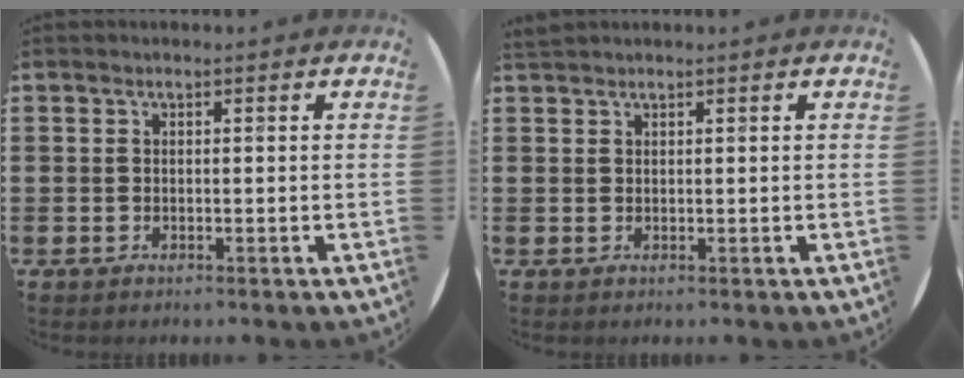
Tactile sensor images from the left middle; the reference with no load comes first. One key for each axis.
{"total": 0.6, "fx": 0.6, "fy": 0.0, "fz": -0.2, "tx": 0.002, "ty": 0.002, "tz": 0.012}